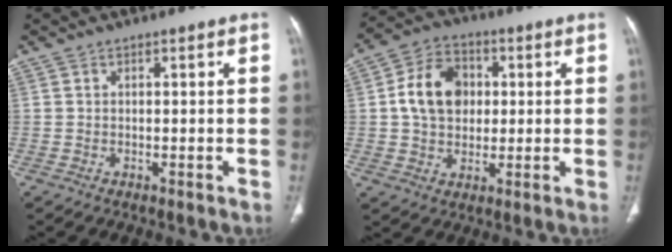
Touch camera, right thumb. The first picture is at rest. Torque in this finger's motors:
{"motor_torque": [0.83, 2.50, 0.89, -0.57, 0.13]}